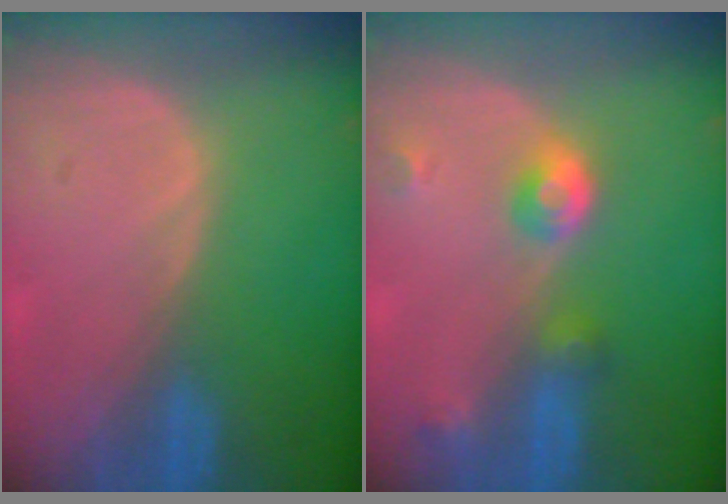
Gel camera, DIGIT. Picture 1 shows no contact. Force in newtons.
{"total": 4.8, "press": 4.4, "slide": 1.9}